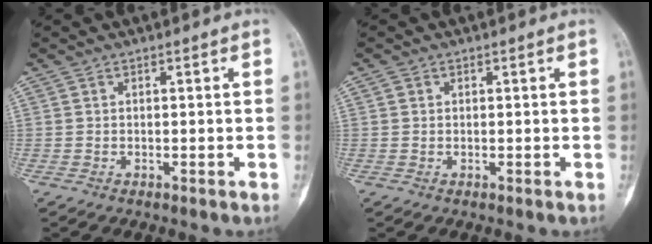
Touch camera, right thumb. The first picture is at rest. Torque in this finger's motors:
{"motor_torque": [-0.32, 0.69, -0.02, 0.02, 0.04]}